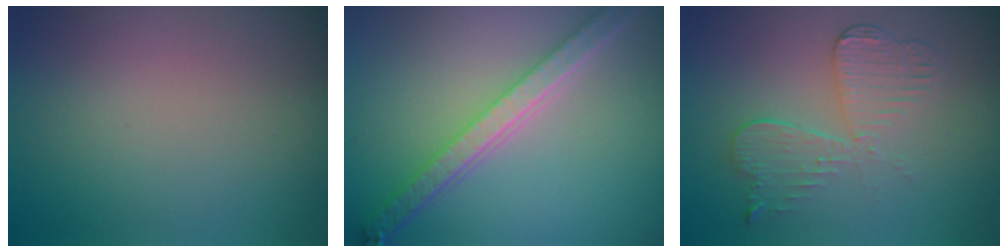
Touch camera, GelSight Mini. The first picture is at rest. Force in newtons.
{"total": 5.3, "press": 4.2, "slide": 3.4}
{"total": 3.9, "press": 3.3, "slide": 2.0}